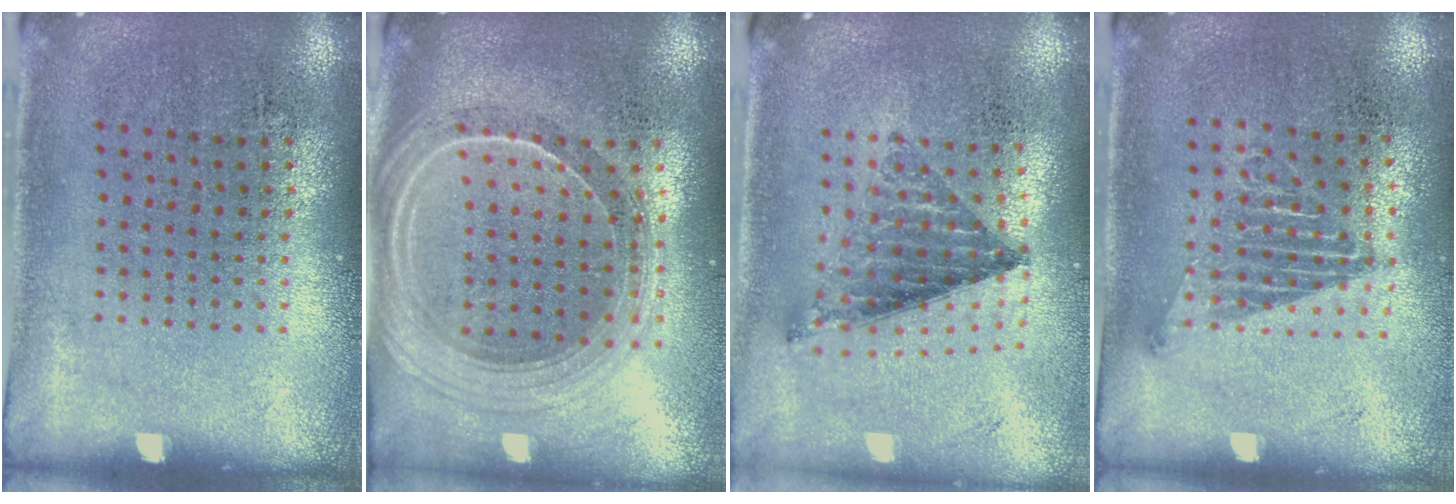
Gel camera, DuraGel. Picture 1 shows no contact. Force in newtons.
{"total": 2.4, "press": 2.0, "slide": 1.2}
{"total": 0.9, "press": 0.9, "slide": 0.0}
{"total": 1.1, "press": 1.0, "slide": 0.6}